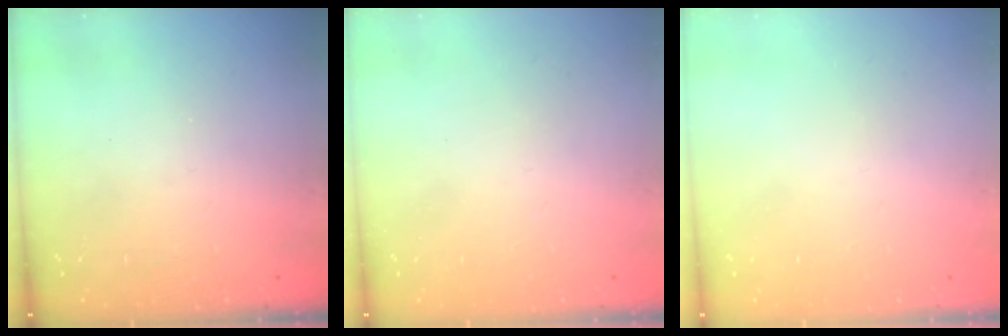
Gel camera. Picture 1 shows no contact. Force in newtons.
{"total": 0.0}
{"total": 0.0}